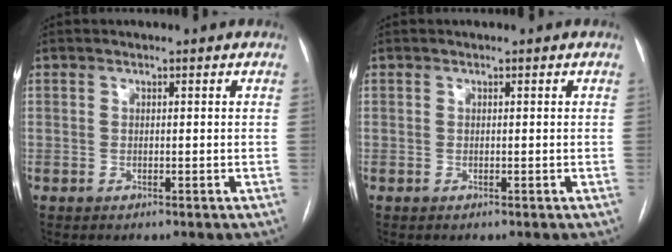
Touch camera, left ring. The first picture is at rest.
{"total": 0.0}